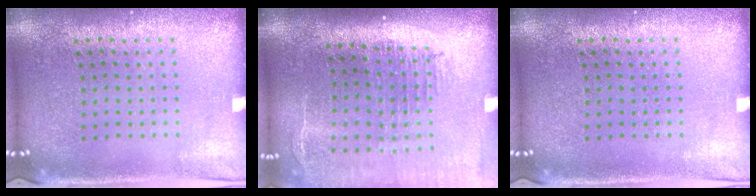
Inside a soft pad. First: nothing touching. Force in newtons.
{"total": 2.3, "press": 1.9, "slide": 1.3}
{"total": 0.0}